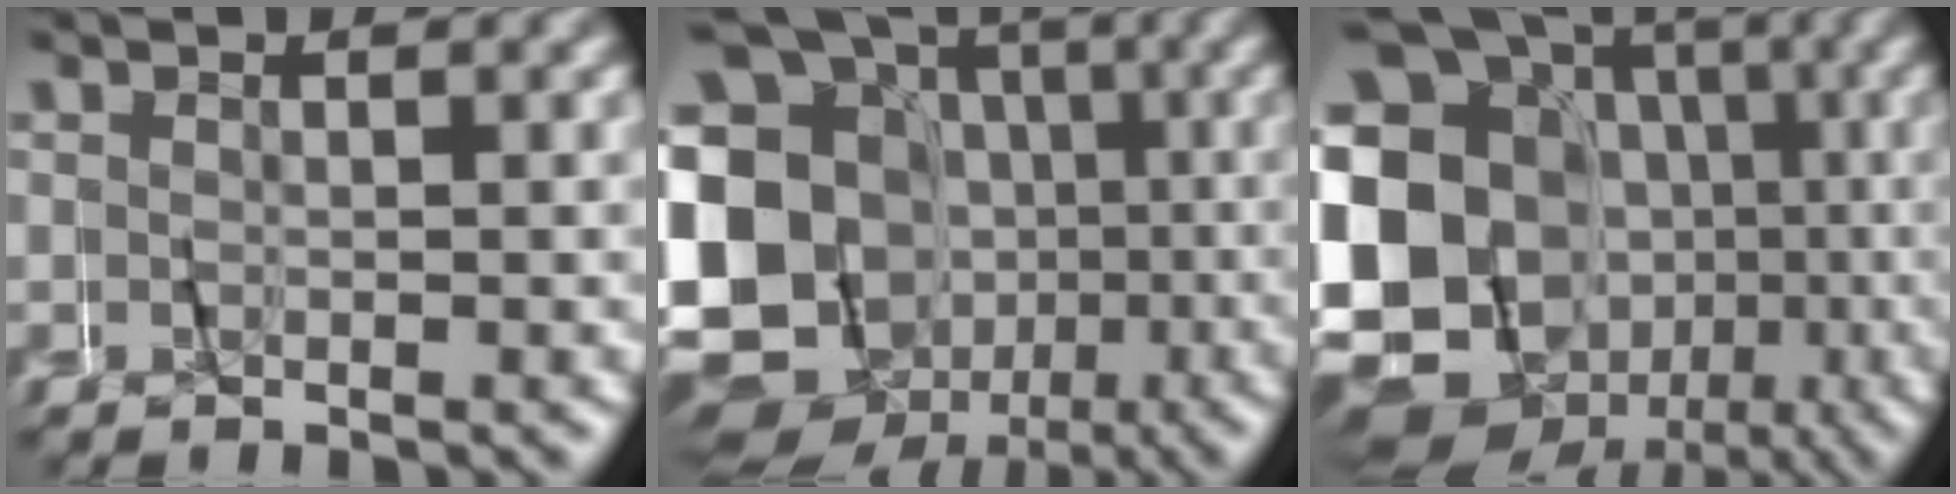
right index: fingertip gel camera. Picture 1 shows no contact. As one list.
[{"total": 15.3, "force": [-1.4, 13.3, 7.4], "torque": [-0.159, -0.027, -0.033]}, {"total": 16.9, "force": [-2.4, 13.9, 9.2], "torque": [-0.195, -0.043, -0.034]}]